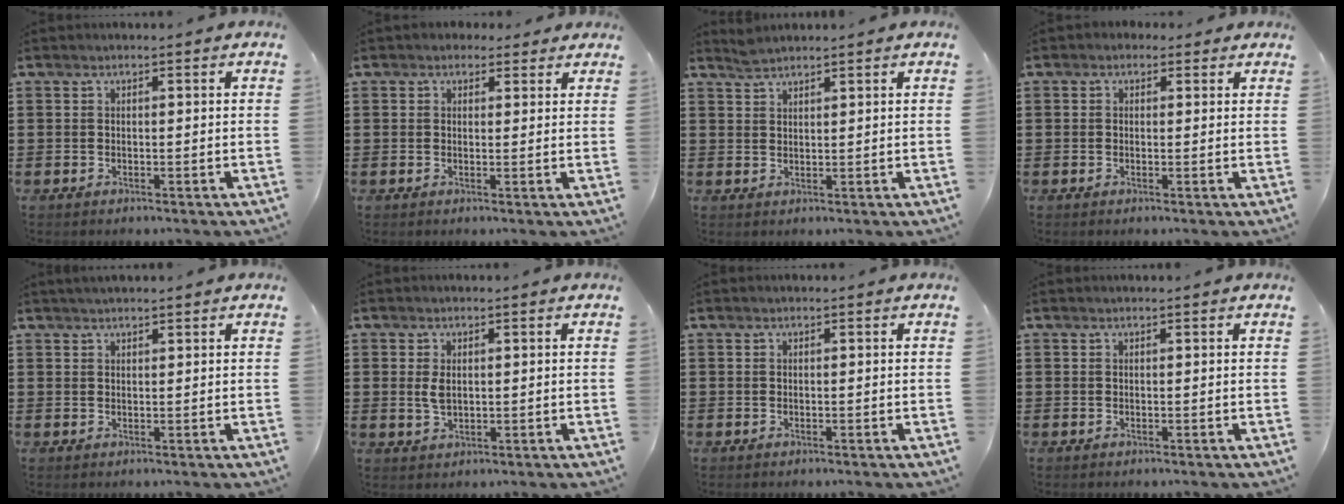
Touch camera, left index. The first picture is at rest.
{"total": 1.9, "force": [1.4, 1.3, 0.4], "torque": [-0.013, 0.009, 0.025]}
{"total": 1.7, "force": [1.7, 0.1, 0.3], "torque": [-0.009, 0.000, 0.034]}
{"total": 1.2, "force": [0.6, 1.0, 0.4], "torque": [-0.011, 0.007, 0.011]}
{"total": 1.3, "force": [1.2, 0.2, 0.5], "torque": [-0.010, 0.002, 0.023]}
{"total": 2.6, "force": [0.4, 1.5, 2.1], "torque": [-0.053, 0.003, 0.004]}
{"total": 0.0}
{"total": 0.0}